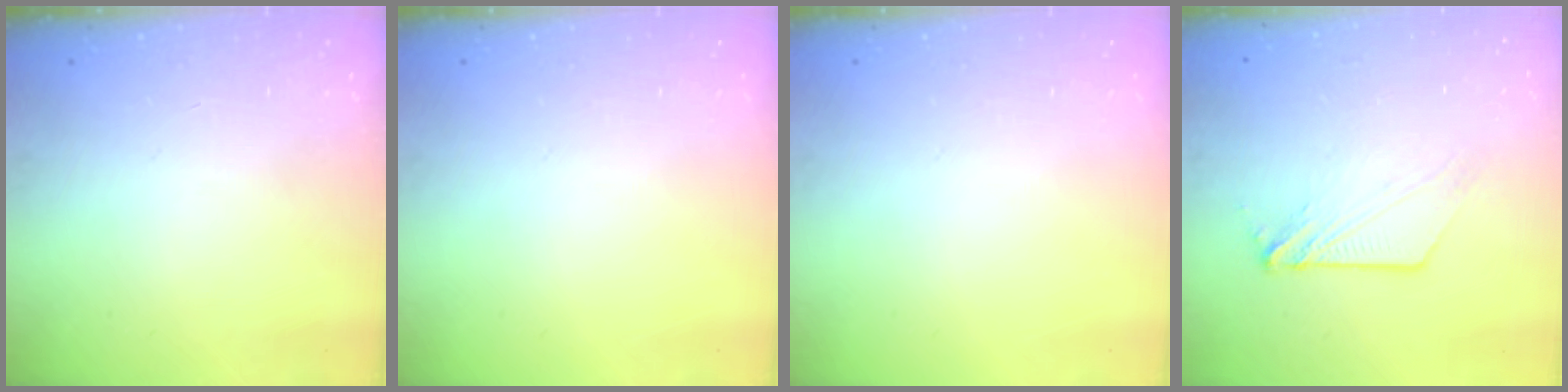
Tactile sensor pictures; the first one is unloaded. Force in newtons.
{"total": 0.0}
{"total": 0.0}
{"total": 7.4, "press": 7.4, "slide": 0.5}